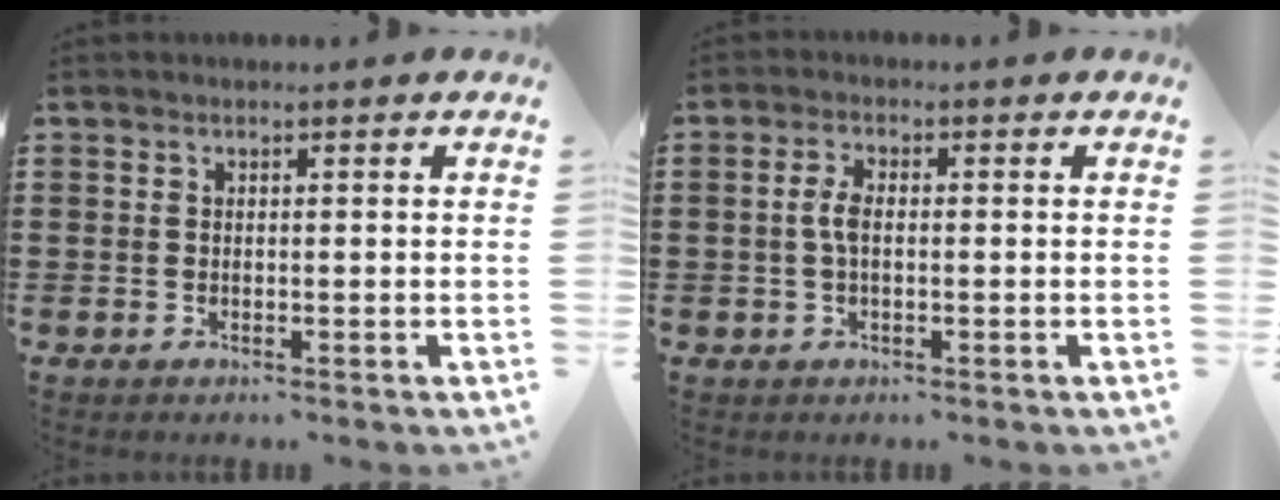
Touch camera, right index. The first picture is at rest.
{"total": 3.1, "force": [-0.1, 1.3, 2.9], "torque": [-0.070, -0.002, -0.008]}